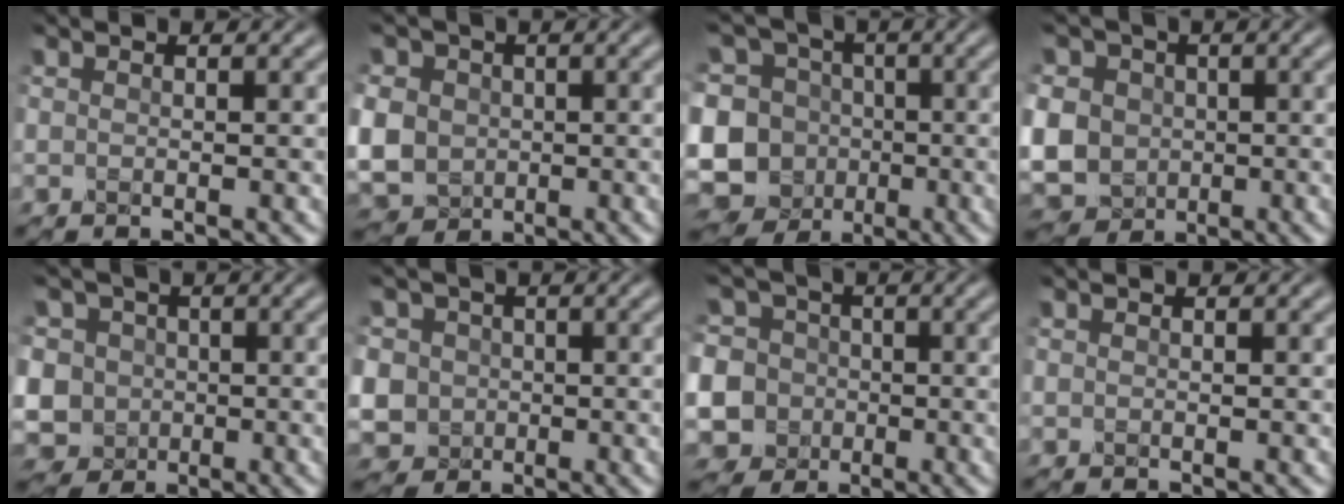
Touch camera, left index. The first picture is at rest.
{"total": 7.4, "force": [-0.5, 6.5, 3.5], "torque": [-0.097, -0.006, -0.030]}
{"total": 17.7, "force": [-4.2, 16.7, 4.5], "torque": [-0.139, 0.005, -0.100]}
{"total": 10.4, "force": [-0.4, 9.2, 4.8], "torque": [-0.119, -0.005, -0.045]}
{"total": 9.2, "force": [-0.1, 8.7, 2.8], "torque": [-0.083, 0.006, -0.025]}
{"total": 8.1, "force": [-0.4, 7.8, 2.4], "torque": [-0.071, 0.004, -0.029]}
{"total": 15.4, "force": [-3.8, 14.4, 3.9], "torque": [-0.135, -0.020, -0.100]}
{"total": 0.0}